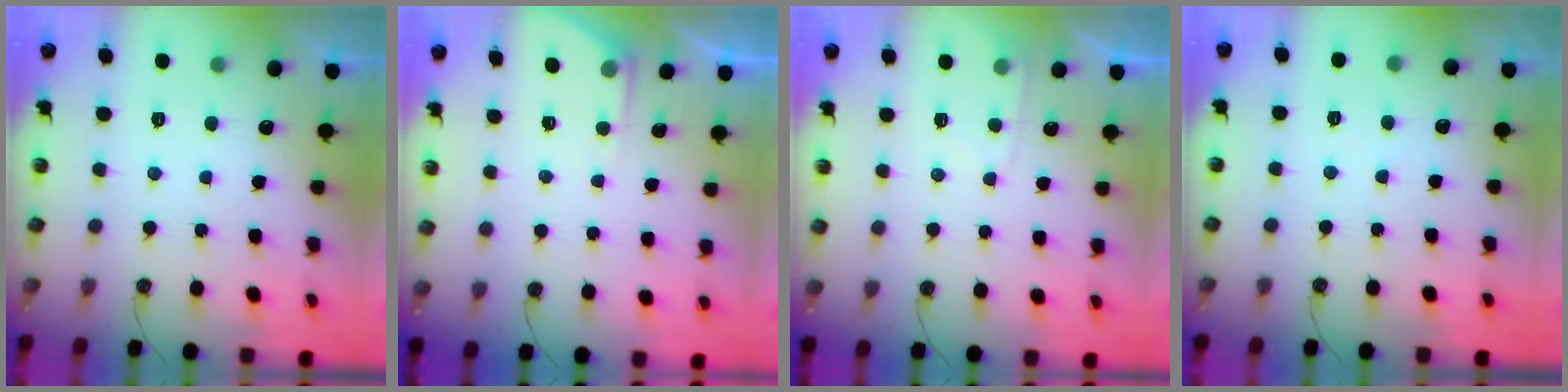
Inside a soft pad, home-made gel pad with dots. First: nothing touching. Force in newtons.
{"total": 3.9, "press": 3.9, "slide": 0.4}
{"total": 4.1, "press": 4.1, "slide": 0.5}
{"total": 2.7, "press": 2.7, "slide": 0.4}